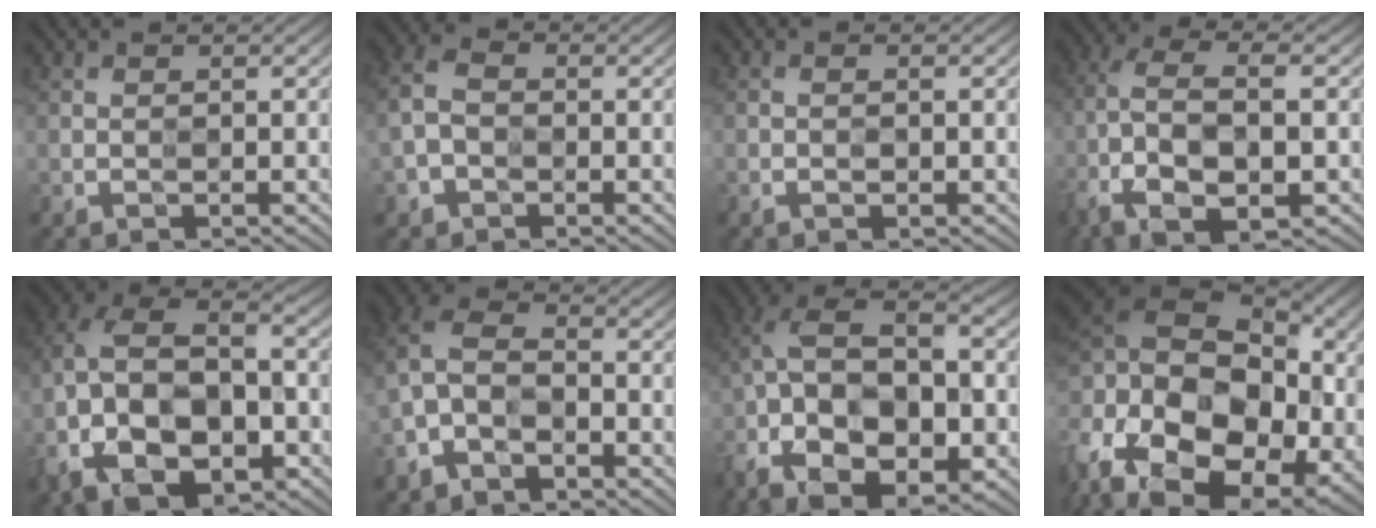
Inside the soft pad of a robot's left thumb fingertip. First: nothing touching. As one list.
[{"total": 4.0, "force": [-1.3, 2.9, 2.4], "torque": [-0.064, 0.005, -0.034]}, {"total": 1.0, "force": [-0.4, 0.3, 0.9], "torque": [-0.018, 0.001, -0.008]}, {"total": 10.9, "force": [-3.9, 4.9, 9.0], "torque": [-0.206, -0.007, -0.075]}, {"total": 15.8, "force": [-5.2, 10.1, 11.0], "torque": [-0.248, -0.025, -0.085]}, {"total": 7.0, "force": [-2.8, 4.4, 4.7], "torque": [-0.112, 0.005, -0.066]}, {"total": 16.5, "force": [-5.6, 9.7, 12.2], "torque": [-0.268, -0.014, -0.077]}, {"total": 20.6, "force": [-1.6, 15.7, 13.2], "torque": [-0.295, 0.021, -0.015]}]